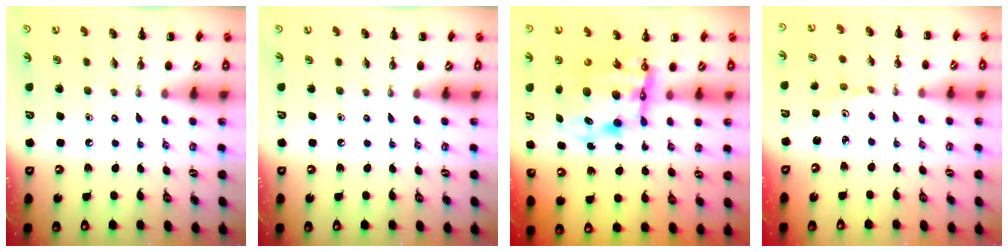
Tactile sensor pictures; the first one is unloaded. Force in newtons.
{"total": 0.0}
{"total": 10.8, "press": 10.4, "slide": 2.9}
{"total": 2.1, "press": 2.0, "slide": 0.6}